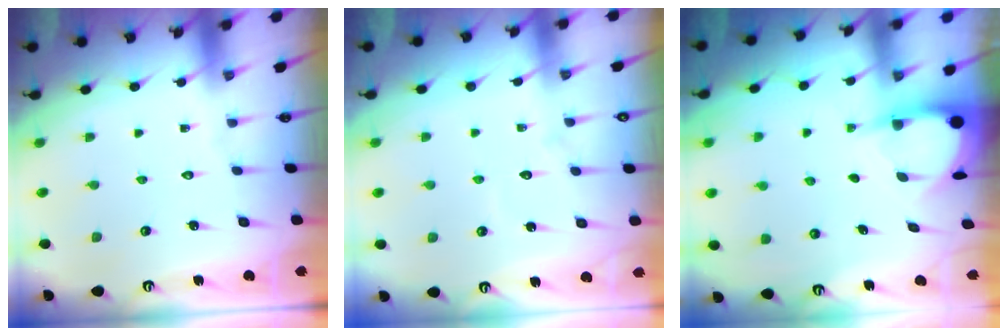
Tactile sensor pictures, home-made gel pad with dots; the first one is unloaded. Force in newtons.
{"total": 5.1, "press": 5.1, "slide": 0.5}
{"total": 3.9, "press": 3.9, "slide": 0.4}